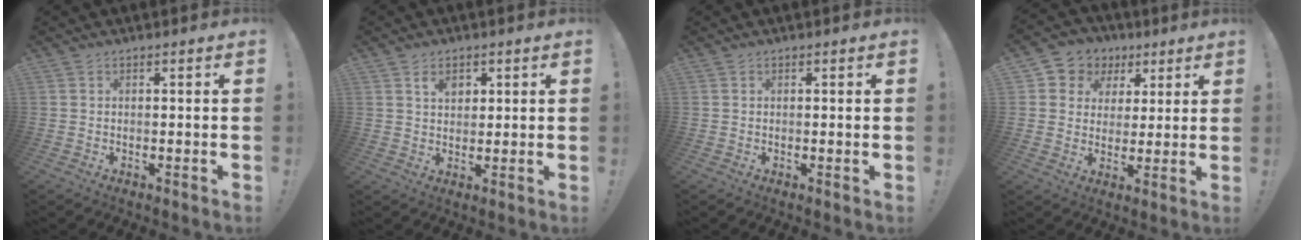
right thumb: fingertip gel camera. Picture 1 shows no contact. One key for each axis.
{"total": 4.4, "fx": 2.2, "fy": 2.9, "fz": 2.5, "tx": -0.033, "ty": -0.003, "tz": 0.036}
{"total": 0.5, "fx": 0.2, "fy": -0.1, "fz": 0.5, "tx": -0.002, "ty": -0.003, "tz": 0.003}
{"total": 7.4, "fx": 2.0, "fy": 6.9, "fz": 1.8, "tx": -0.025, "ty": -0.010, "tz": 0.045}